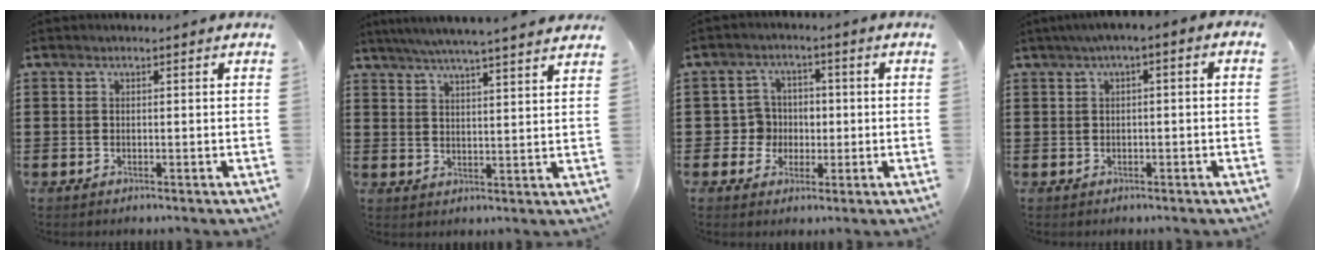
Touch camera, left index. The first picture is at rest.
{"total": 5.3, "force": [4.8, -0.6, 2.0], "torque": [-0.053, -0.021, 0.085]}
{"total": 4.7, "force": [-0.4, 4.6, 1.0], "torque": [-0.040, 0.013, -0.009]}
{"total": 2.1, "force": [-1.0, 0.4, 1.7], "torque": [-0.029, 0.004, -0.021]}